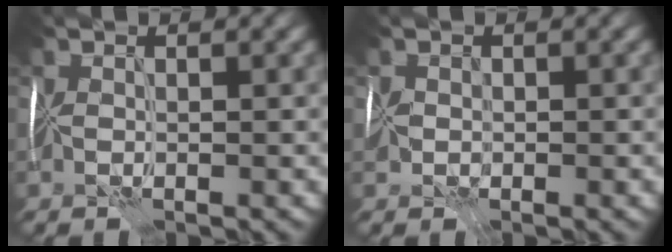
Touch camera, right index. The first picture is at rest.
{"total": 2.3, "force": [-0.1, 1.9, 1.3], "torque": [-0.032, 0.000, -0.003]}